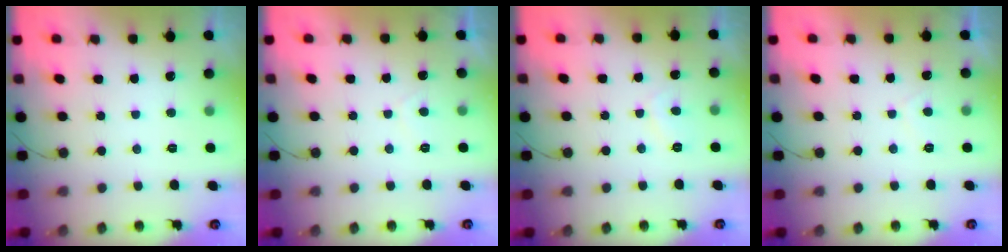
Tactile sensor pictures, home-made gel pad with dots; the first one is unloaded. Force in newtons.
{"total": 1.6, "press": 1.6, "slide": 0.5}
{"total": 1.8, "press": 1.7, "slide": 0.7}
{"total": 1.6, "press": 1.6, "slide": 0.5}